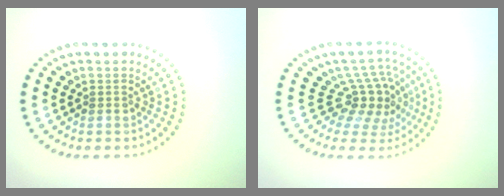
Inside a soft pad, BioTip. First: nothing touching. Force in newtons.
{"total": 4.1, "press": 2.8, "slide": 2.9}